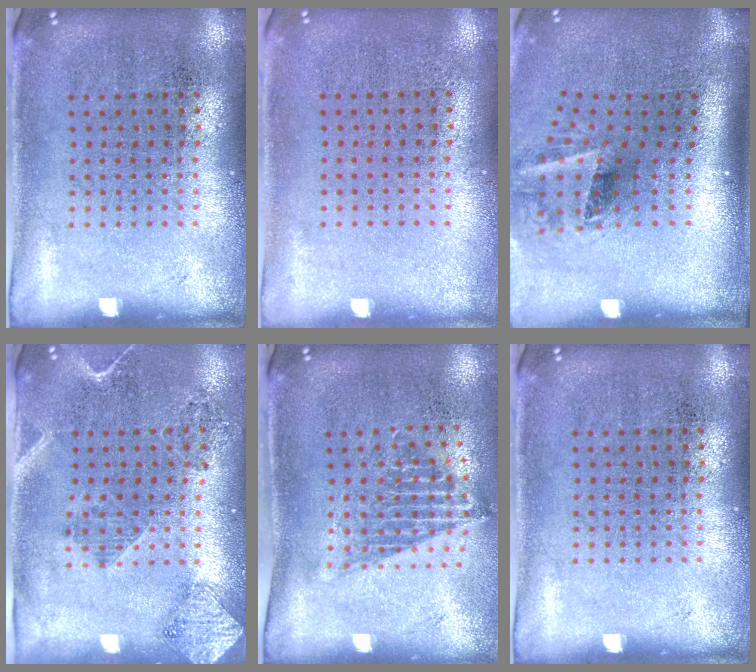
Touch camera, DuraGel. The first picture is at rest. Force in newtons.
{"total": 0.0}
{"total": 1.9, "press": 1.2, "slide": 1.4}
{"total": 1.9, "press": 1.6, "slide": 0.9}
{"total": 1.4, "press": 1.1, "slide": 0.9}
{"total": 0.0}